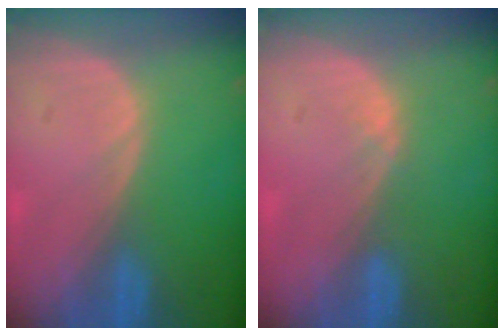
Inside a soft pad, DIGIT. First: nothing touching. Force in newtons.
{"total": 1.0, "press": 0.8, "slide": 0.6}